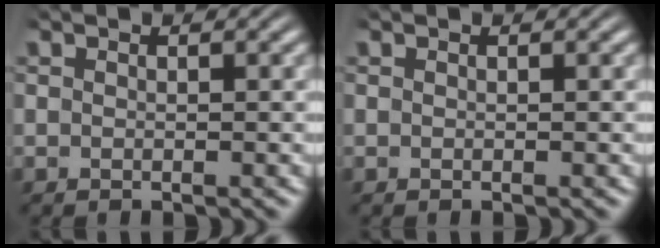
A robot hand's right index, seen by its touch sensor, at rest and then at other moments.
{"total": 0.0}